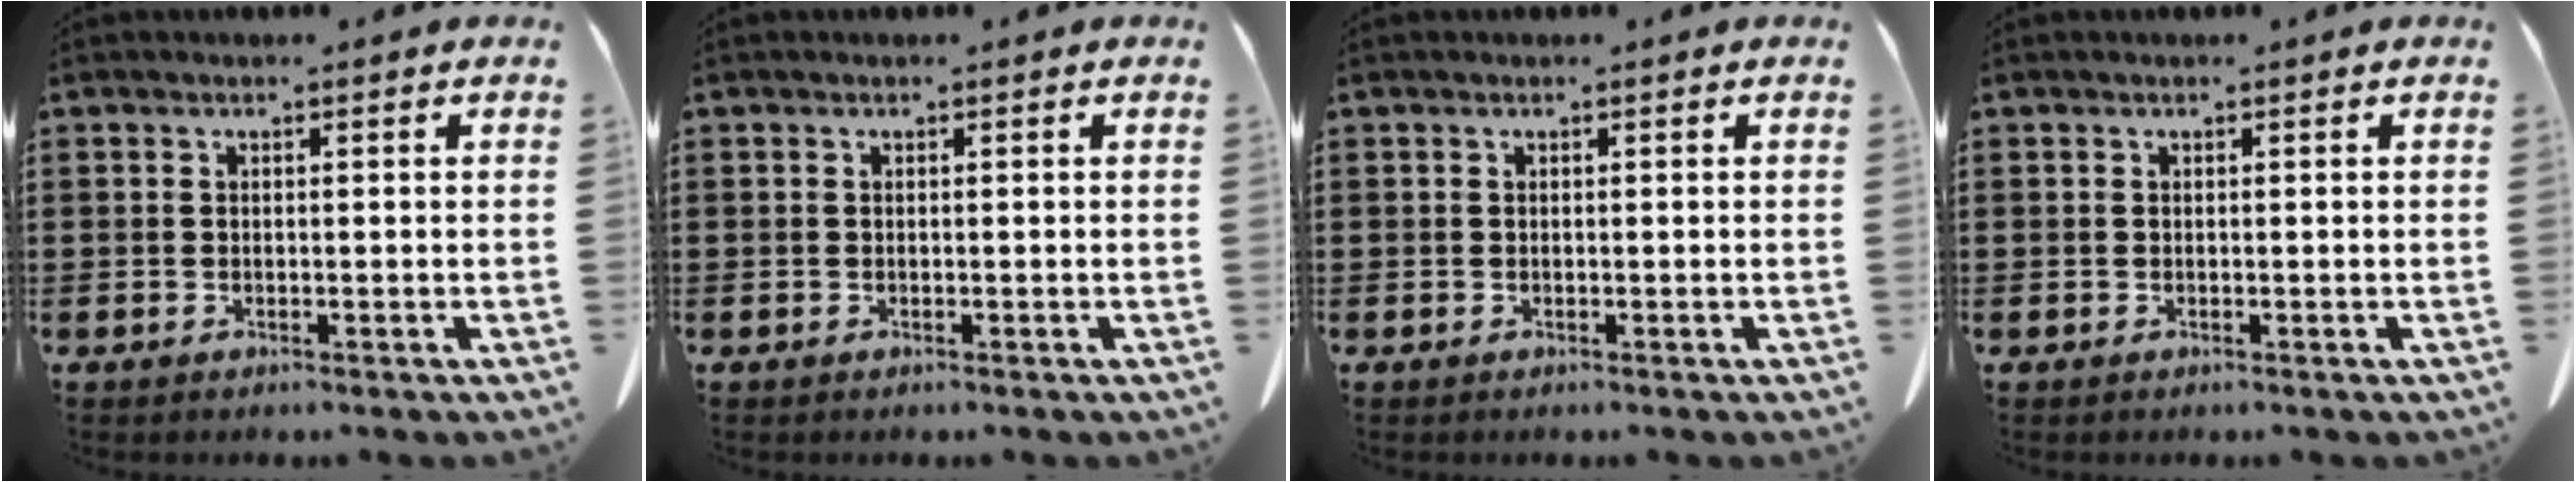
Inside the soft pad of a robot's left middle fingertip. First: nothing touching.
{"total": 0.0}
{"total": 0.0}
{"total": 0.0}